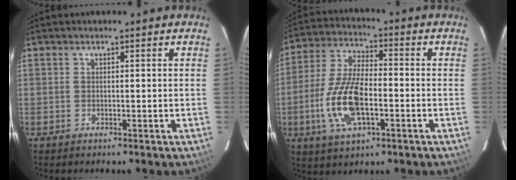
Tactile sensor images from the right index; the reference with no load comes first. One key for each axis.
{"total": 13.6, "fx": -3.8, "fy": 5.8, "fz": 11.7, "tx": -0.251, "ty": -0.001, "tz": -0.071}